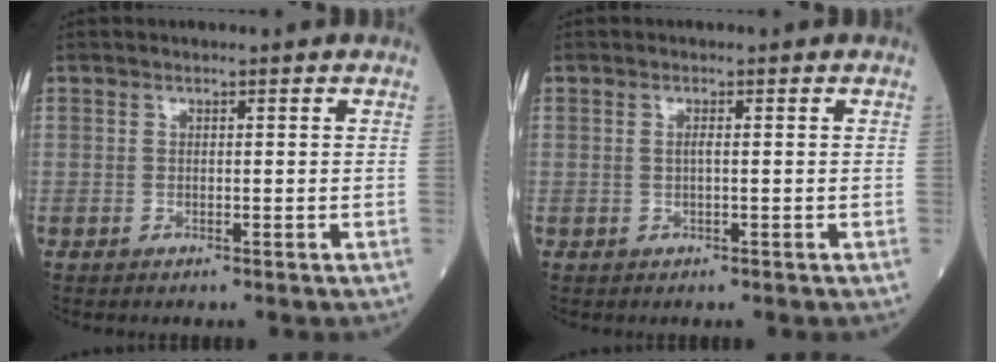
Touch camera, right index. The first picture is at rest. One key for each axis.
{"total": 1.0, "fx": 0.2, "fy": 0.1, "fz": 0.9, "tx": -0.022, "ty": 0.000, "tz": 0.002}